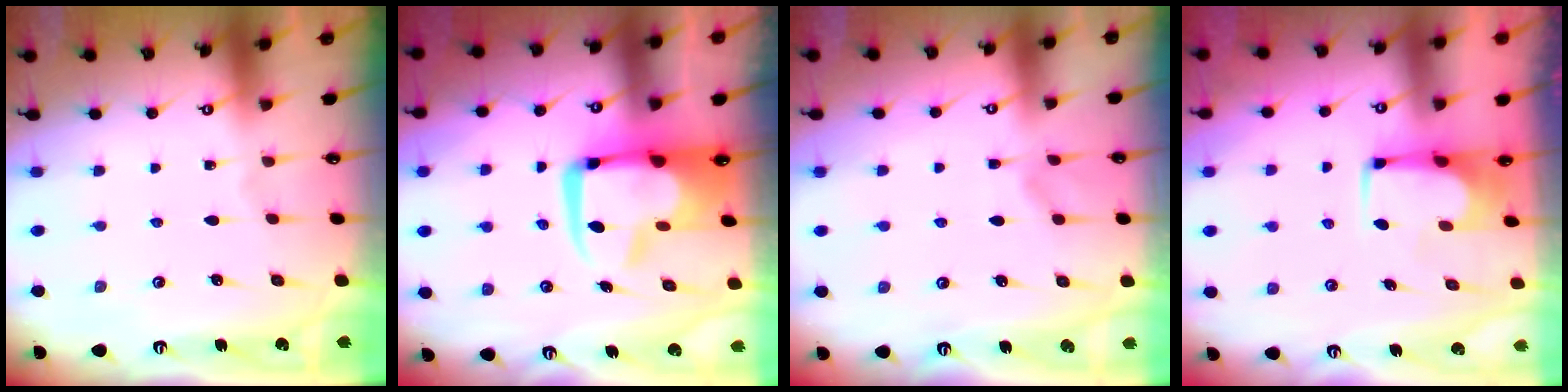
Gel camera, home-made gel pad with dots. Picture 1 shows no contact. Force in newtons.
{"total": 13.3, "press": 13.2, "slide": 1.6}
{"total": 3.8, "press": 3.8, "slide": 0.3}
{"total": 1.7, "press": 1.6, "slide": 0.3}